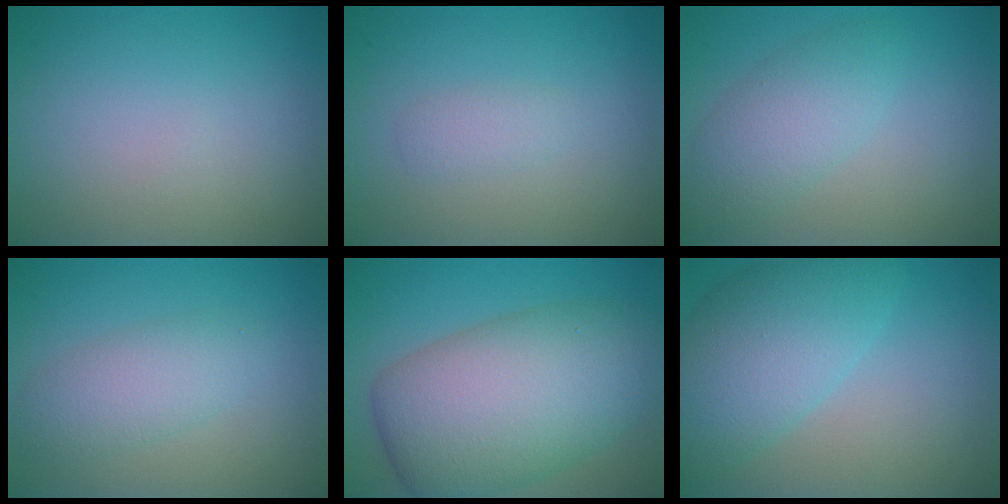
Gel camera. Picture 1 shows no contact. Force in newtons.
{"total": 1.2, "press": 1.2, "slide": 0.1}
{"total": 3.8, "press": 3.8, "slide": 0.1}
{"total": 3.3, "press": 3.3, "slide": 0.0}
{"total": 11.7, "press": 11.7, "slide": 0.4}
{"total": 5.5, "press": 5.5, "slide": 0.4}